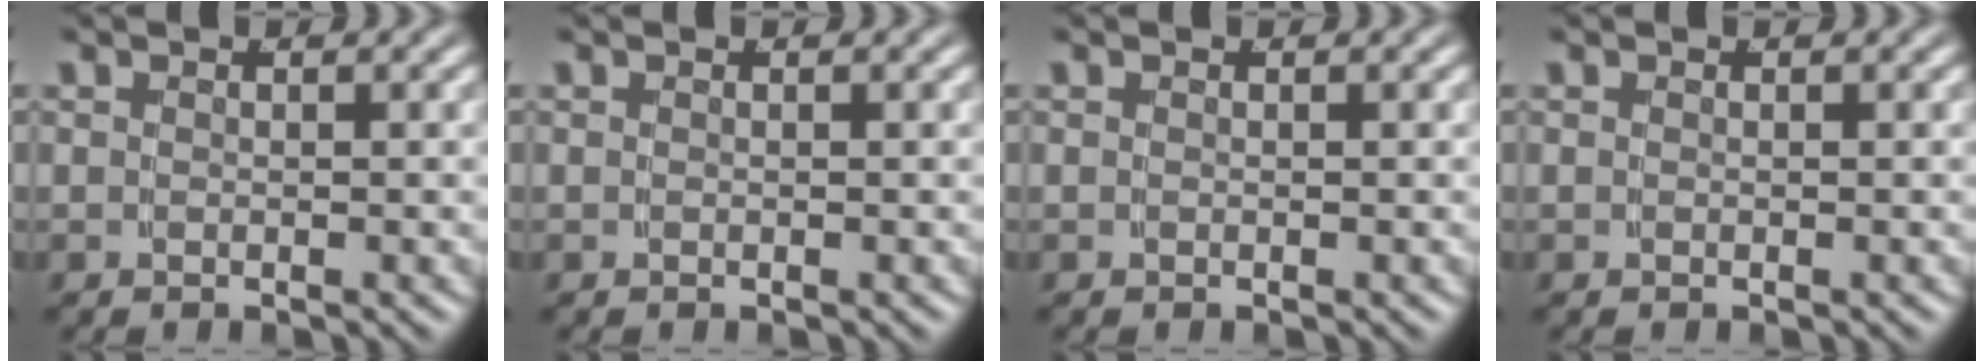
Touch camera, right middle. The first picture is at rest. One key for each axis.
{"total": 0.0}
{"total": 0.0}
{"total": 0.0}